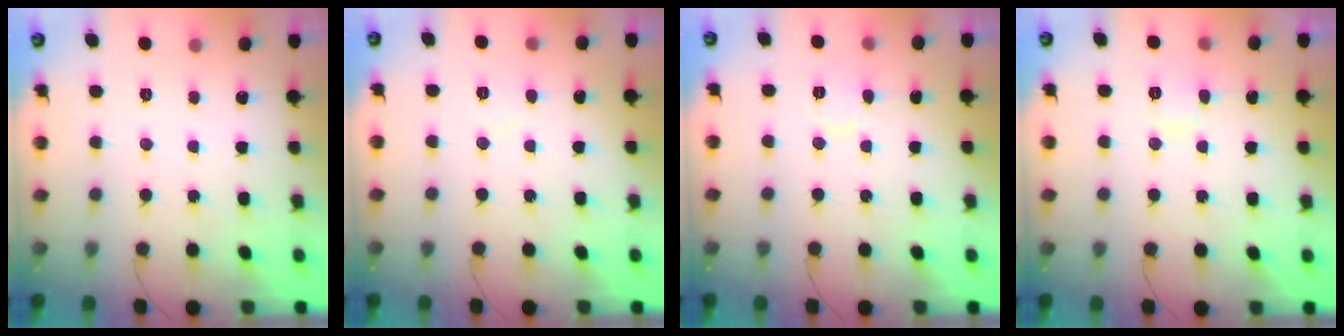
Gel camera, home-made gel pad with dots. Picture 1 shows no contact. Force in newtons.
{"total": 2.9, "press": 2.9, "slide": 0.2}
{"total": 5.2, "press": 5.1, "slide": 0.4}
{"total": 5.3, "press": 5.2, "slide": 0.5}